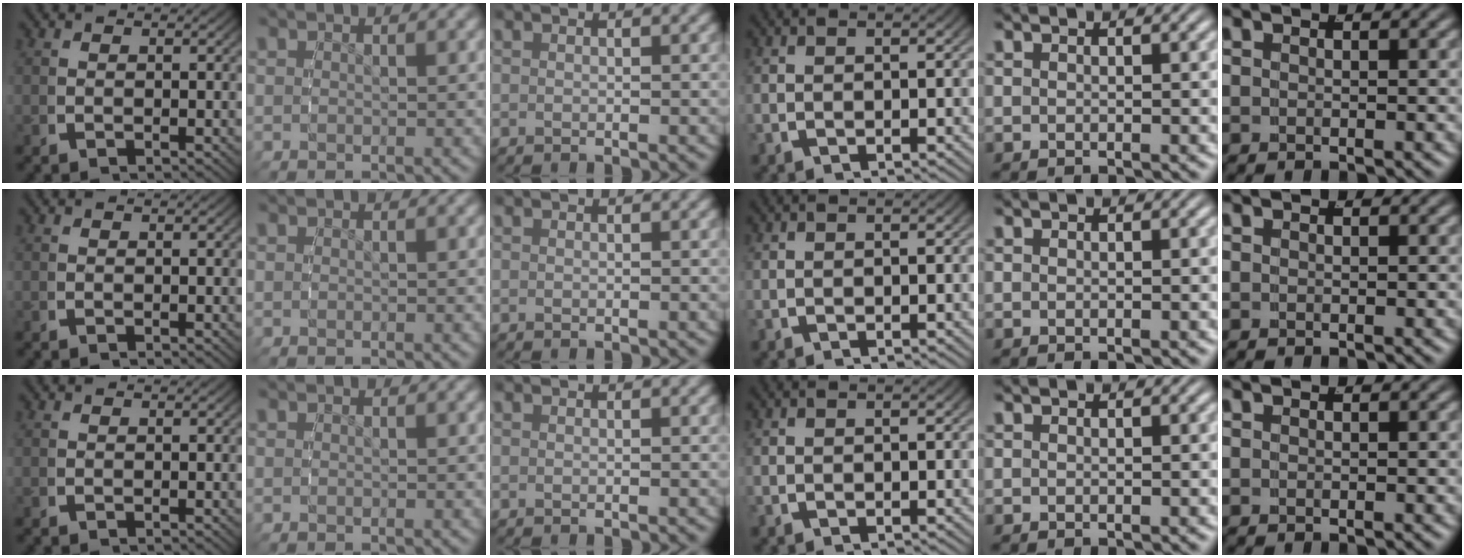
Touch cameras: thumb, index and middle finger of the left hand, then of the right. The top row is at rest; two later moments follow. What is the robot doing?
{"motion": "reach", "object": "pen bag"}